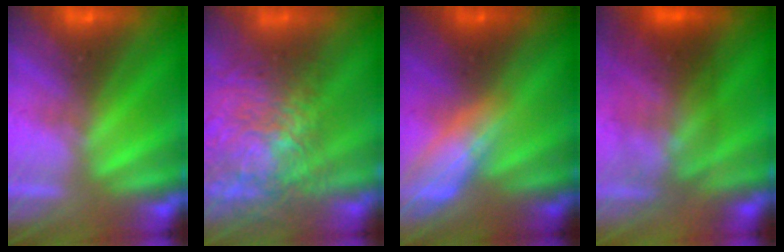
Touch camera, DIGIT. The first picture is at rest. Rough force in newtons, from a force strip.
{"total": 7.8}
{"total": 2.5}
{"total": 2.8}